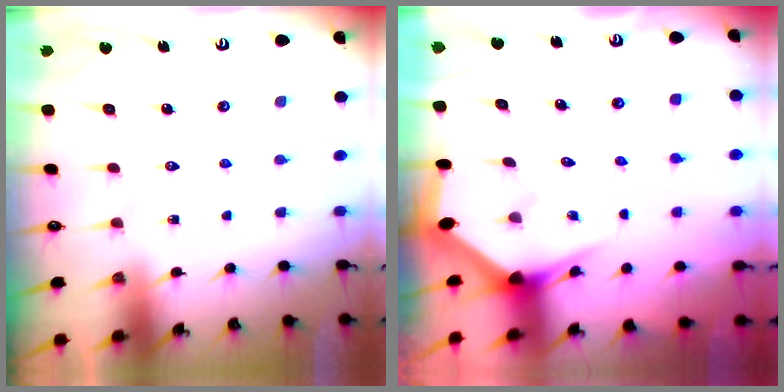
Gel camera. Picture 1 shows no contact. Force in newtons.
{"total": 2.9, "press": 2.9, "slide": 0.0}